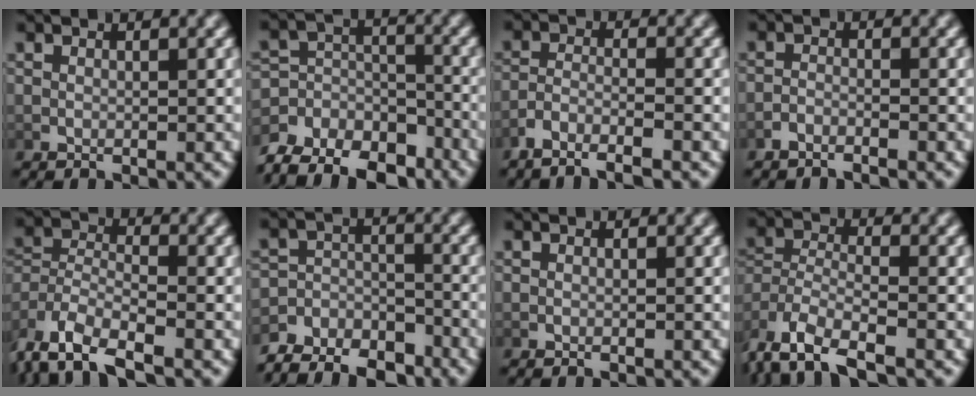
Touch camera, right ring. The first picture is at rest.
{"total": 10.3, "force": [-6.4, 6.7, 4.6], "torque": [-0.092, -0.044, -0.095]}
{"total": 4.2, "force": [-3.5, 0.9, 2.1], "torque": [-0.040, -0.007, -0.060]}
{"total": 1.8, "force": [-1.8, 0.2, 0.4], "torque": [-0.008, -0.004, -0.035]}
{"total": 5.8, "force": [-2.1, 4.3, 3.3], "torque": [-0.092, -0.023, -0.035]}
{"total": 7.6, "force": [-5.9, 3.7, 2.9], "torque": [-0.038, -0.016, -0.099]}
{"total": 0.0}
{"total": 5.0, "force": [-2.3, 3.1, 3.2], "torque": [-0.091, -0.028, -0.029]}